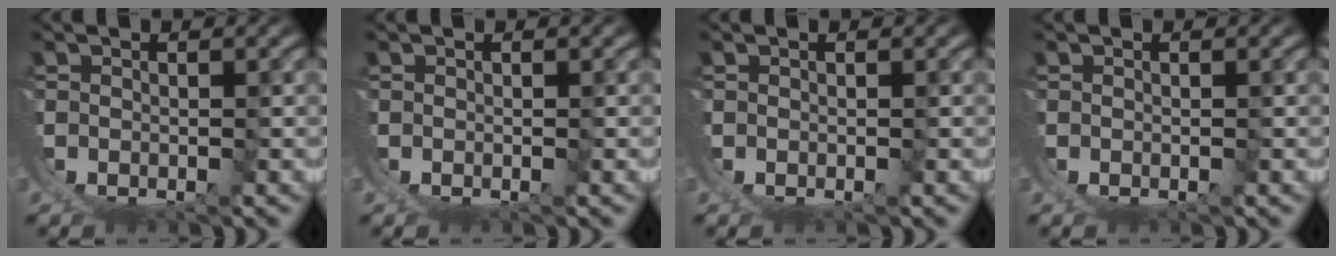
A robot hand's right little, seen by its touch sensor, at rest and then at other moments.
{"total": 0.0}
{"total": 0.0}
{"total": 0.0}